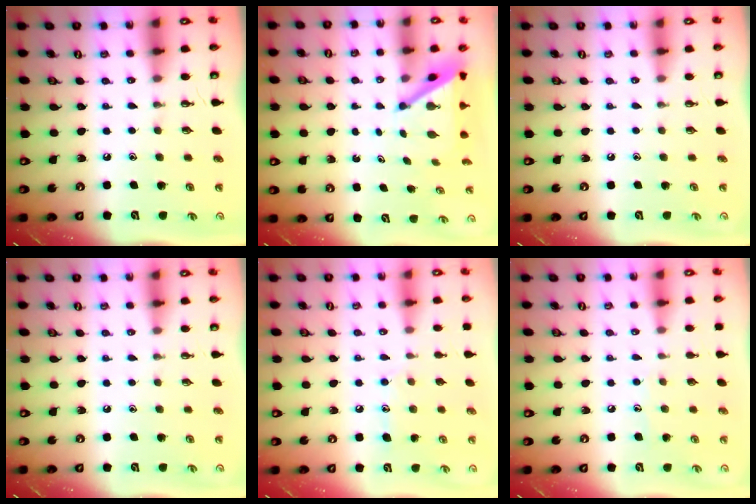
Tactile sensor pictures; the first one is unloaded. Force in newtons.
{"total": 3.9, "press": 3.9, "slide": 0.4}
{"total": 0.0}
{"total": 0.0}
{"total": 8.3, "press": 8.3, "slide": 0.6}
{"total": 5.5, "press": 5.5, "slide": 0.6}